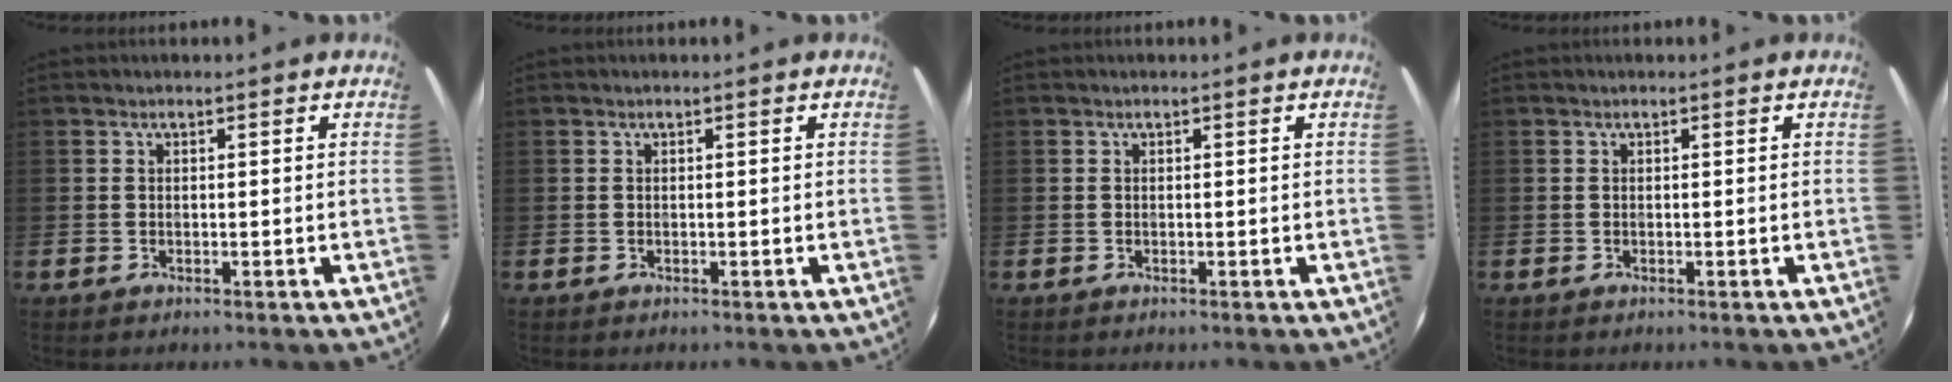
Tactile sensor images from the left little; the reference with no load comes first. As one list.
[{"total": 0.0}, {"total": 0.0}, {"total": 0.0}]